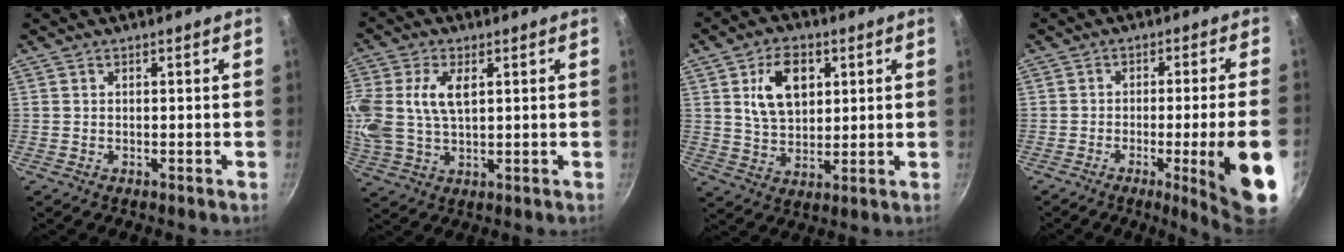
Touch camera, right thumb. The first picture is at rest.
{"total": 12.9, "force": [3.1, 7.6, 10.0], "torque": [-0.215, 0.008, 0.062]}
{"total": 10.7, "force": [3.4, 6.8, 7.5], "torque": [-0.105, -0.012, 0.063]}
{"total": 13.3, "force": [-4.2, 0.4, 12.6], "torque": [-0.176, 0.012, -0.052]}